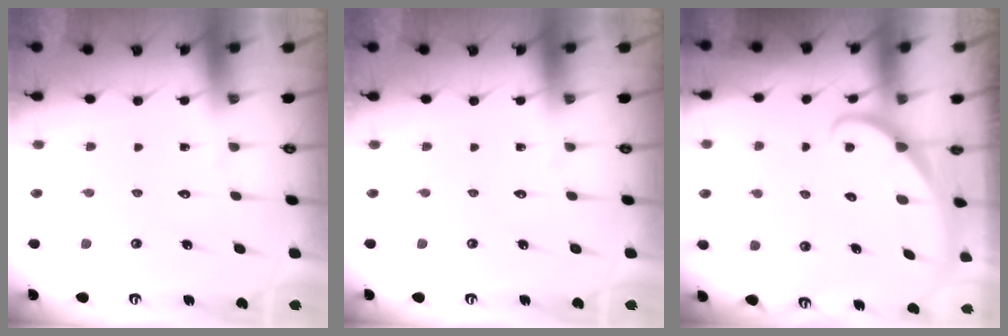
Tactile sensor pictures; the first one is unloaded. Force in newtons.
{"total": 0.0}
{"total": 1.8, "press": 1.8, "slide": 0.1}